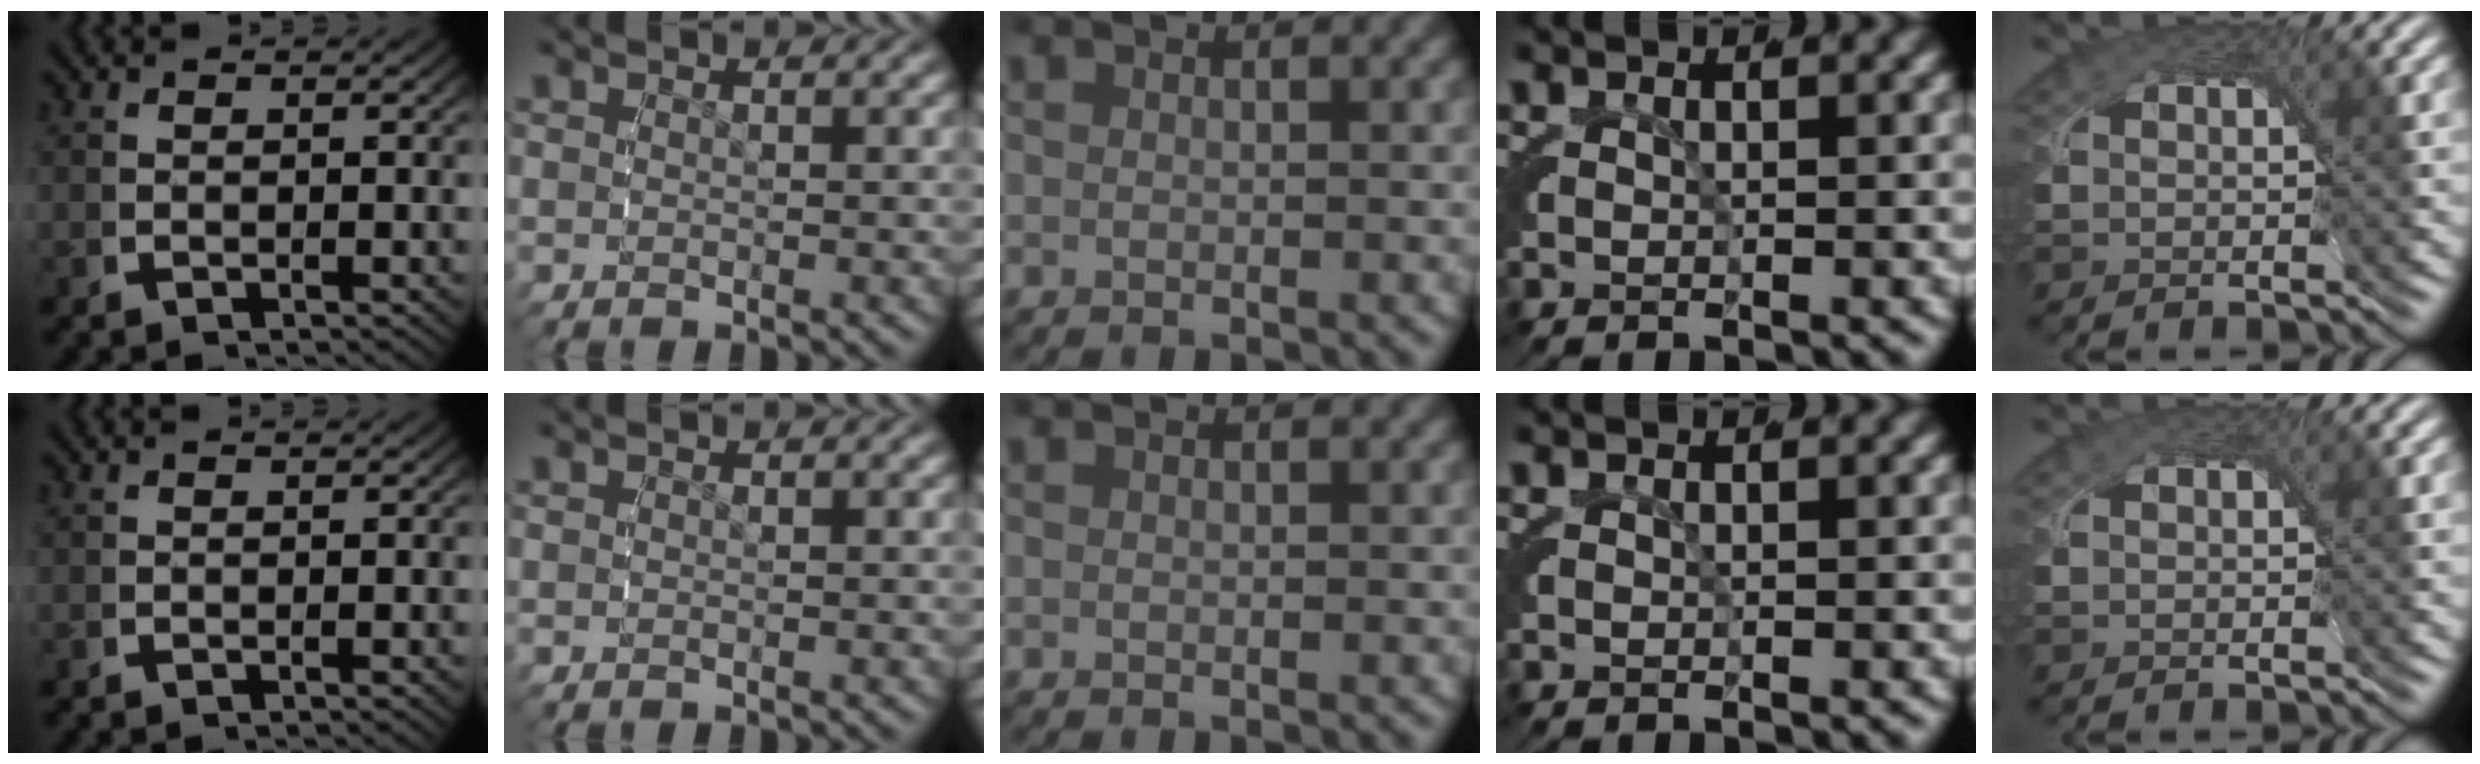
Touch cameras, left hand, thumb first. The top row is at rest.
{}